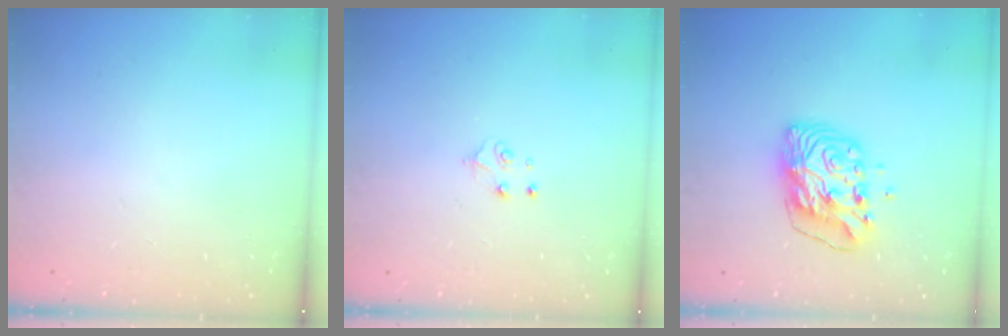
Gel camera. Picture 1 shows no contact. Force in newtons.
{"total": 4.5, "press": 4.5, "slide": 0.6}
{"total": 10.5, "press": 10.4, "slide": 1.7}